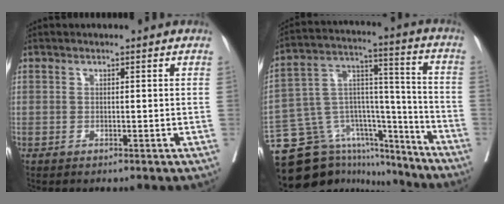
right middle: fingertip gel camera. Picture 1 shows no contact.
{"total": 16.4, "force": [-13.7, 8.1, 4.2], "torque": [-0.066, 0.086, -0.214]}